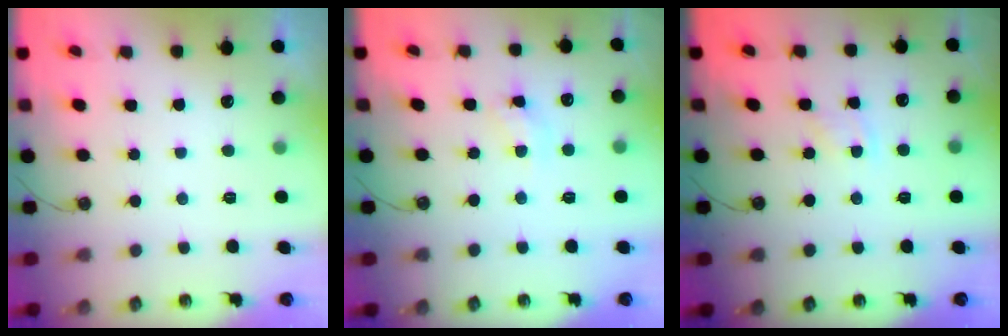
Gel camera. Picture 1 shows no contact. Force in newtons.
{"total": 5.8, "press": 5.8, "slide": 0.4}
{"total": 5.7, "press": 5.7, "slide": 0.6}